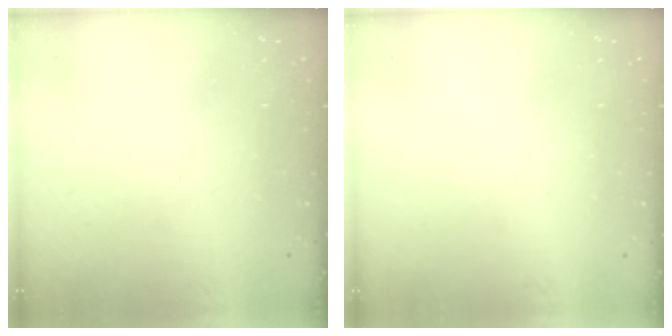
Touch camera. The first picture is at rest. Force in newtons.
{"total": 0.0}